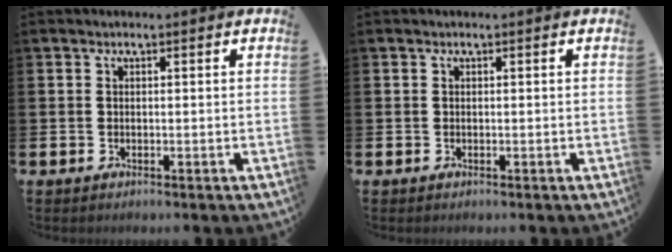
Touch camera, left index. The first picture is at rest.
{"total": 0.0}